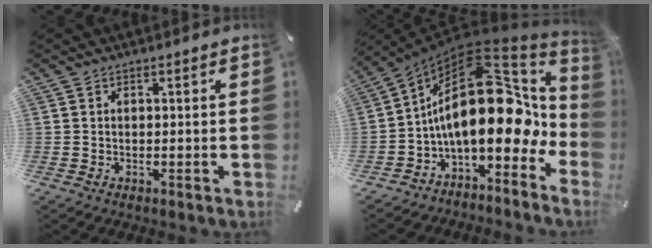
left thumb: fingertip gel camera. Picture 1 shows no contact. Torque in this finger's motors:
{"motor_torque": [1.61, 3.40, 2.44, 0.33, 0.71]}